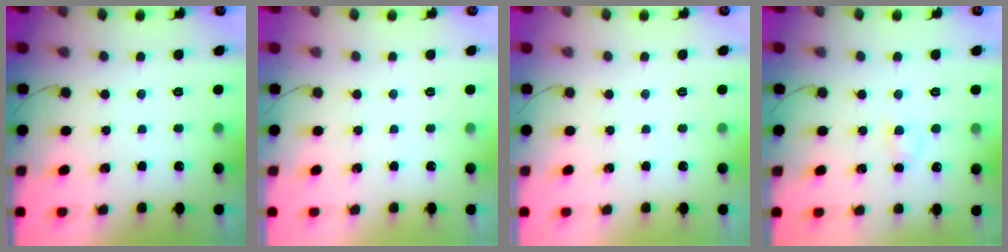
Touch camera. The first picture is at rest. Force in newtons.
{"total": 0.0}
{"total": 0.0}
{"total": 2.3, "press": 2.1, "slide": 1.0}